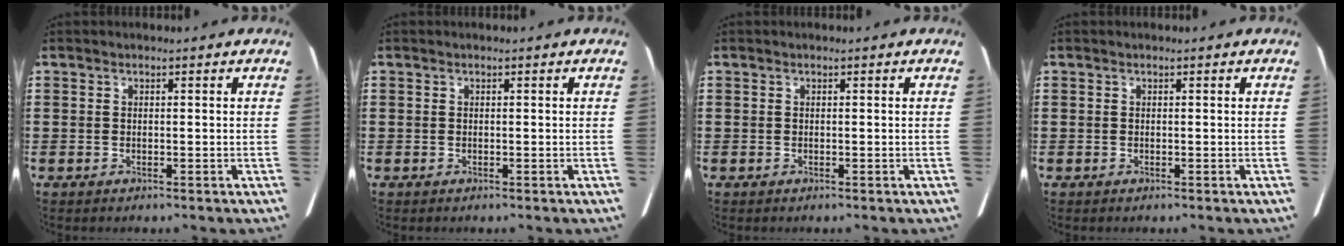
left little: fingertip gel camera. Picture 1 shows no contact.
{"total": 0.0}
{"total": 0.0}
{"total": 0.0}